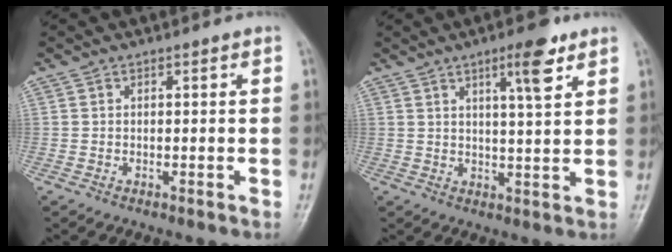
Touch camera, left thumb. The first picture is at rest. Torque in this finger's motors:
{"motor_torque": [0.05, 0.30, -0.05, -0.08, 0.13]}